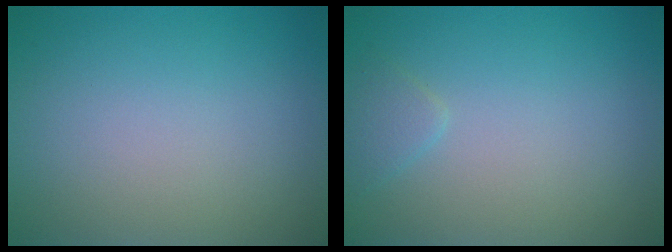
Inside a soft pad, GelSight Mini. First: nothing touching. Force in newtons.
{"total": 1.1, "press": 1.1, "slide": 0.1}